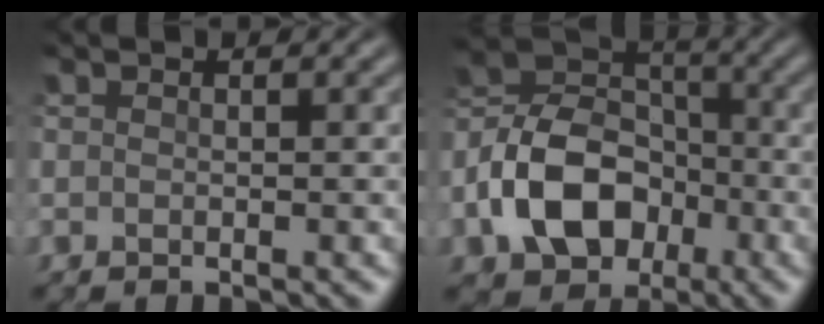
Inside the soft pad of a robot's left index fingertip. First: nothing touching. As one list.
[{"total": 9.4, "force": [-3.4, 6.6, 5.8], "torque": [-0.119, 0.004, -0.069]}]